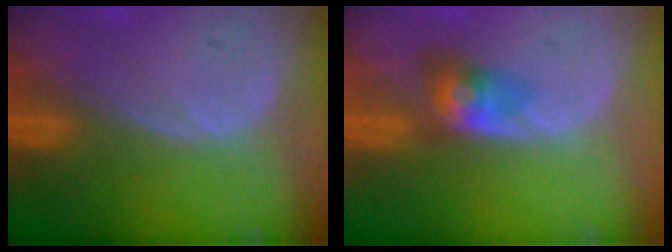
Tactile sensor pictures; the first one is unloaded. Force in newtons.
{"total": 4.0, "press": 4.0, "slide": 0.3}